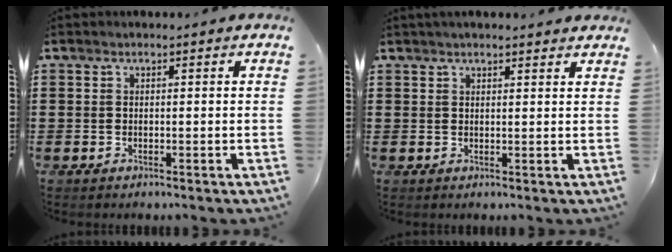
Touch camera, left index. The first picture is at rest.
{"total": 1.5, "force": [1.5, 0.1, 0.4], "torque": [-0.011, 0.002, 0.028]}